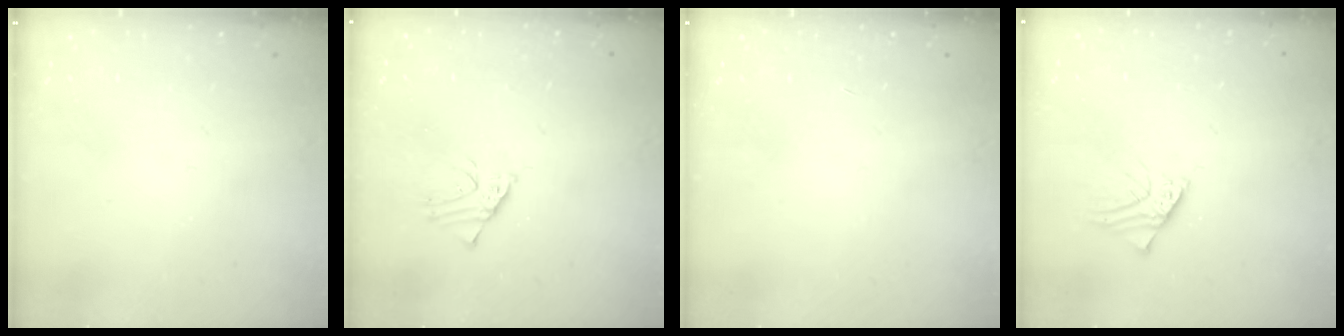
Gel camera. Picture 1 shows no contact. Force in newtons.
{"total": 1.7, "press": 1.7, "slide": 0.1}
{"total": 3.1, "press": 3.0, "slide": 0.3}
{"total": 2.6, "press": 2.6, "slide": 0.3}